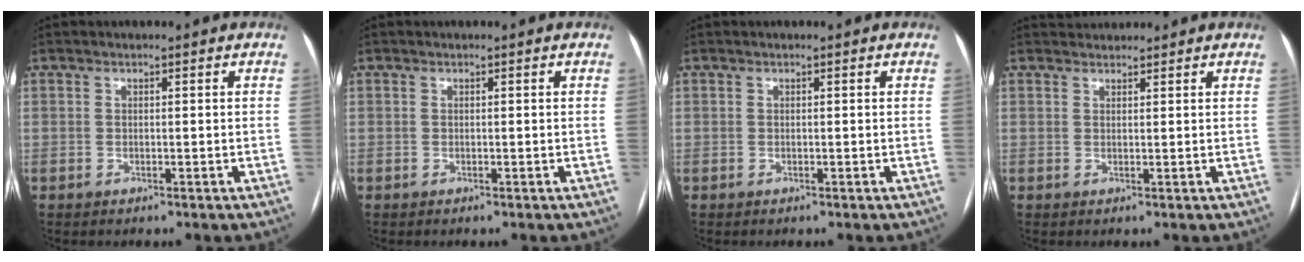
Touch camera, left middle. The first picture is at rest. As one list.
[{"total": 0.0}, {"total": 0.0}, {"total": 1.9, "force": [1.9, 0.3, -0.2], "torque": [-0.002, 0.020, 0.035]}]